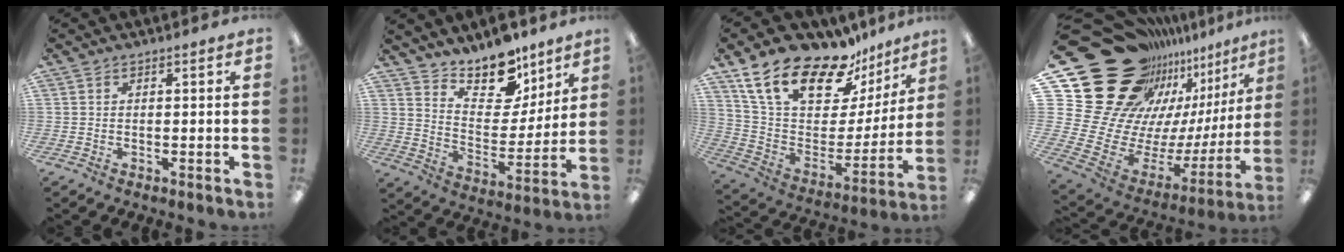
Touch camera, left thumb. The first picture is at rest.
{"total": 13.6, "force": [11.4, 6.1, 4.2], "torque": [-0.069, -0.093, 0.209]}
{"total": 22.4, "force": [16.6, 9.9, 11.2], "torque": [-0.195, -0.111, 0.294]}
{"total": 29.0, "force": [17.2, 18.6, 14.1], "torque": [-0.231, -0.164, 0.374]}